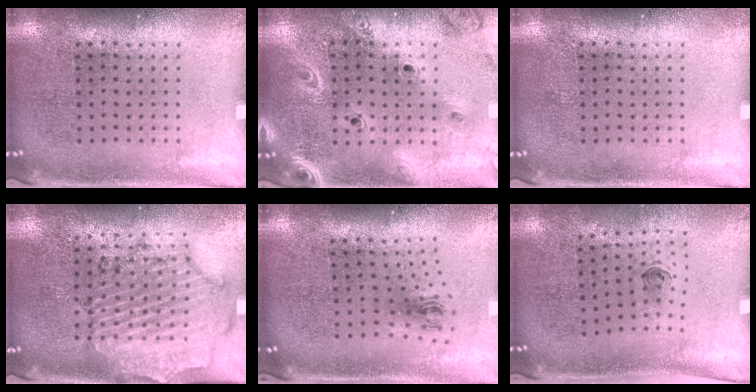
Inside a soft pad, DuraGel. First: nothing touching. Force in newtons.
{"total": 2.4, "press": 2.1, "slide": 1.2}
{"total": 0.0}
{"total": 1.6, "press": 1.6, "slide": 0.3}
{"total": 1.0, "press": 0.5, "slide": 0.9}
{"total": 0.6, "press": 0.3, "slide": 0.5}